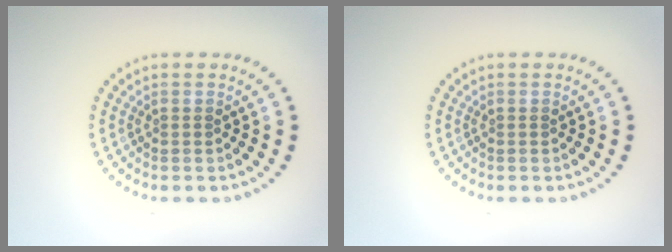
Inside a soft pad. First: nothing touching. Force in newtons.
{"total": 0.0}